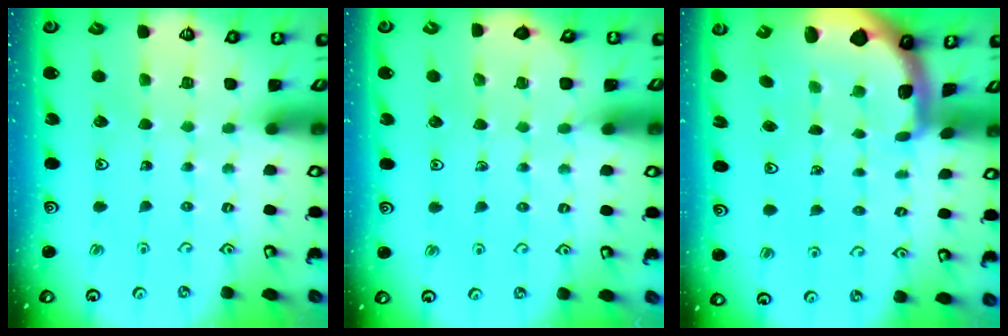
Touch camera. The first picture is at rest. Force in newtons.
{"total": 1.6, "press": 1.5, "slide": 0.3}
{"total": 1.9, "press": 1.9, "slide": 0.4}